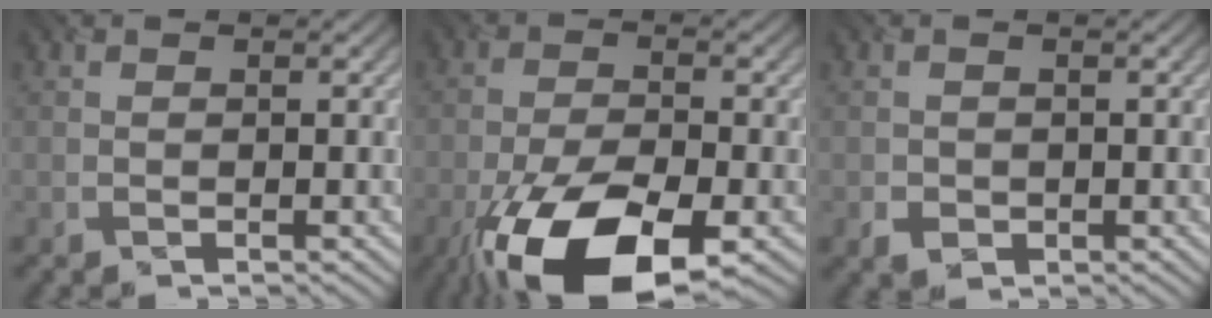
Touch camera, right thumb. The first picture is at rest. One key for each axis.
{"total": 15.0, "fx": -8.1, "fy": 6.2, "fz": 11.0, "tx": -0.206, "ty": -0.026, "tz": -0.145}
{"total": 1.7, "fx": -0.5, "fy": 1.4, "fz": 0.7, "tx": -0.015, "ty": -0.009, "tz": -0.008}